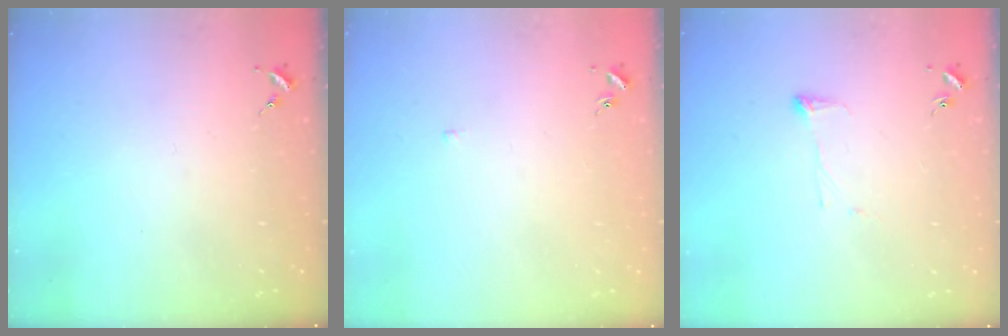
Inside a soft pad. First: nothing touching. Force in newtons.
{"total": 2.0, "press": 1.9, "slide": 0.4}
{"total": 4.3, "press": 4.2, "slide": 0.7}